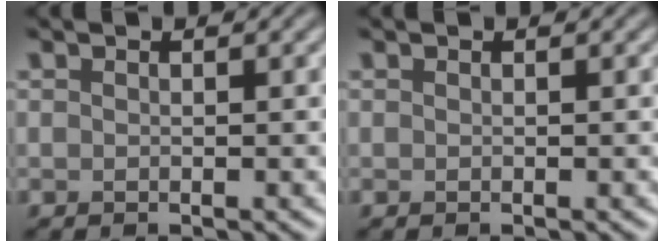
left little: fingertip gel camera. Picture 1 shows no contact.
{"total": 0.0}